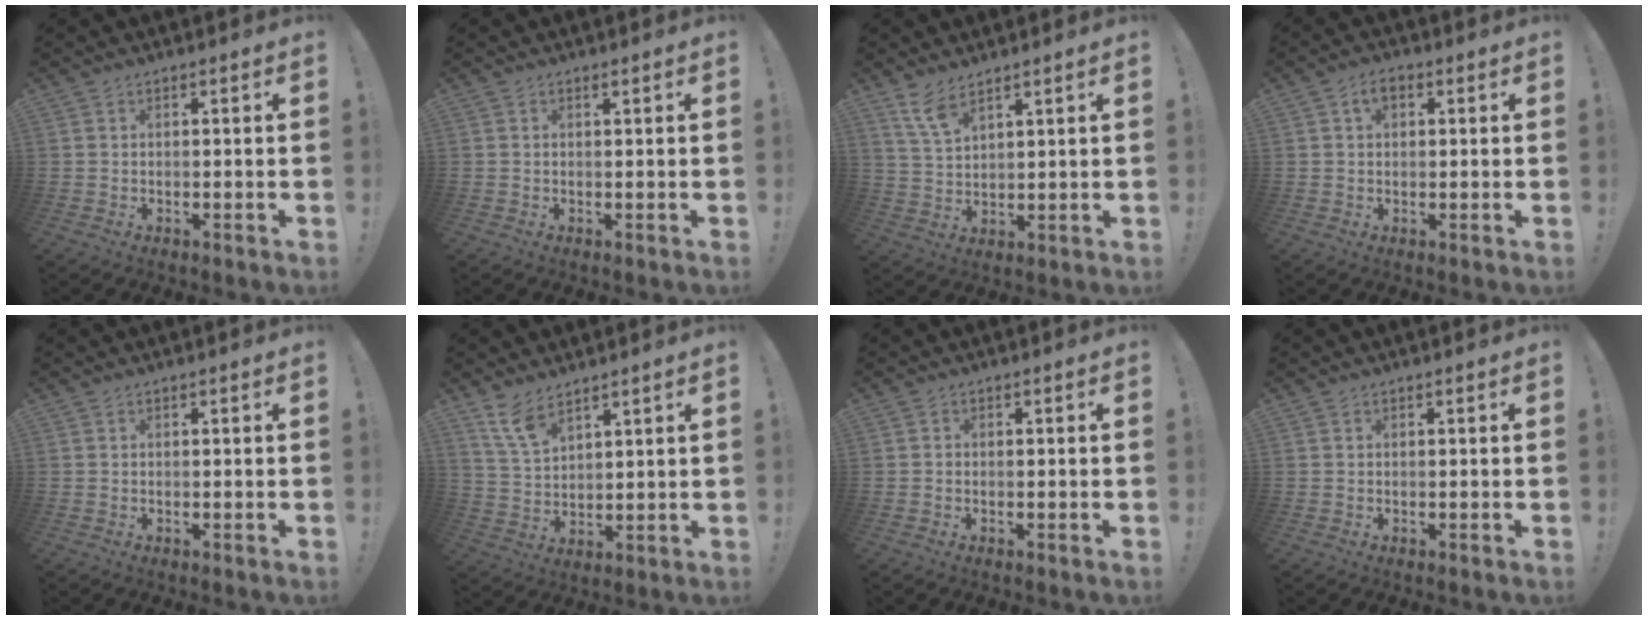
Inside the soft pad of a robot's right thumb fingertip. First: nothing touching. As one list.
[{"total": 0.5, "force": [0.5, 0.0, 0.2], "torque": [0.003, -0.003, 0.007]}, {"total": 6.9, "force": [5.1, 2.4, 3.9], "torque": [-0.075, -0.028, 0.096]}, {"total": 4.0, "force": [1.4, 2.4, 2.9], "torque": [-0.045, 0.006, 0.024]}, {"total": 0.0}, {"total": 8.0, "force": [6.2, 3.1, 3.9], "torque": [-0.081, -0.032, 0.119]}, {"total": 0.6, "force": [-0.4, 0.5, 0.1], "torque": [-0.005, 0.003, -0.005]}, {"total": 0.0}]